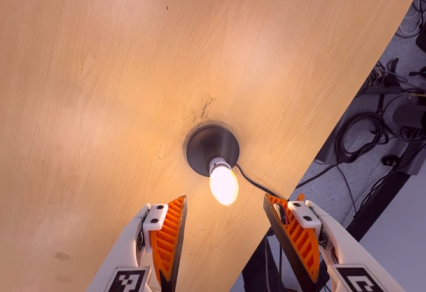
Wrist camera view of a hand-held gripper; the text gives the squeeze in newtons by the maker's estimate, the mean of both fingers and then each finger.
{"total": 0.0}